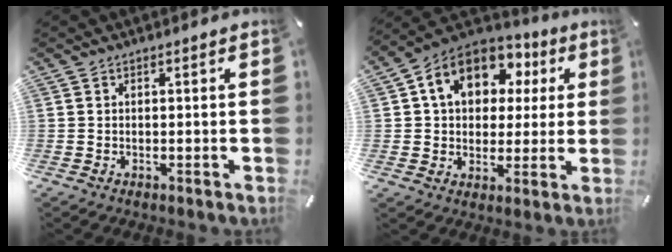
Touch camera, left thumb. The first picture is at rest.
{"total": 13.3, "force": [4.5, 10.4, 6.9], "torque": [-0.124, -0.004, 0.085]}